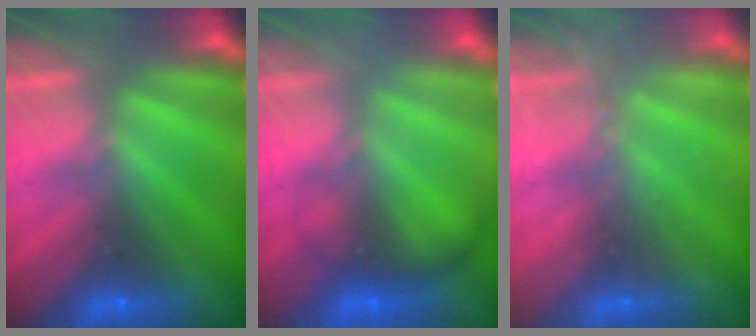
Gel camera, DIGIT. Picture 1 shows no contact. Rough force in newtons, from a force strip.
{"total": 2.1}
{"total": 2.0}